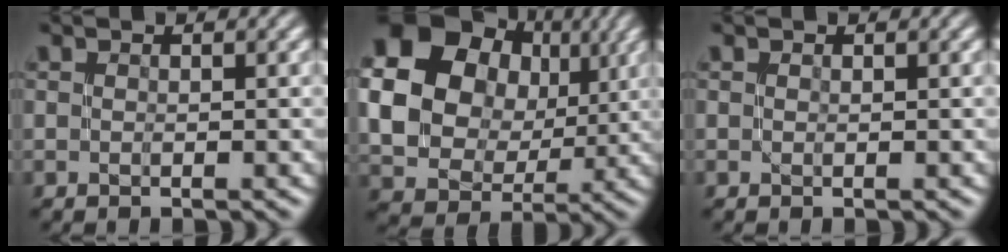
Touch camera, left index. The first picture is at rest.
{"total": 16.3, "force": [3.9, 13.7, 7.9], "torque": [-0.205, 0.026, 0.066]}
{"total": 0.0}